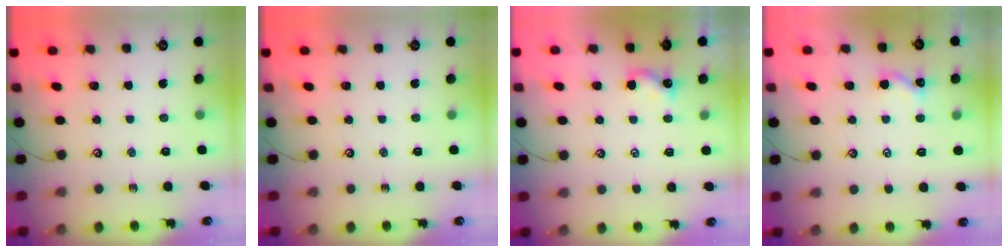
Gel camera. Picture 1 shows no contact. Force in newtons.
{"total": 0.0}
{"total": 0.8, "press": 0.7, "slide": 0.3}
{"total": 1.7, "press": 1.7, "slide": 0.3}